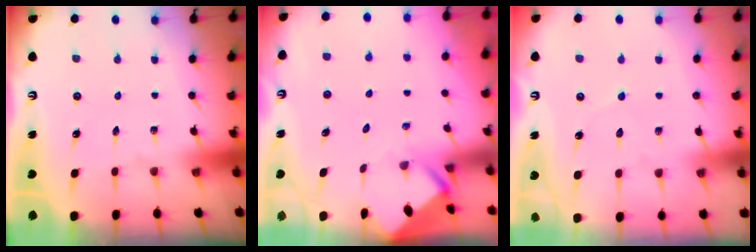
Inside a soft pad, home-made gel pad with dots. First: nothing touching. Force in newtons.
{"total": 3.5, "press": 3.5, "slide": 0.3}
{"total": 2.3, "press": 2.3, "slide": 0.3}